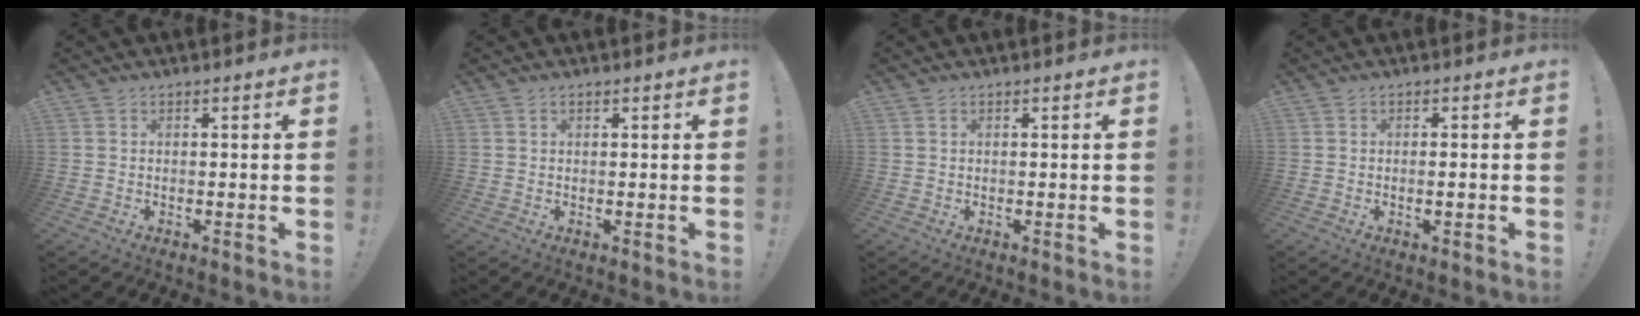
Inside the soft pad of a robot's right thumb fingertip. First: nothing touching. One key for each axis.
{"total": 0.7, "fx": 0.4, "fy": 0.5, "fz": 0.3, "tx": -0.002, "ty": 0.000, "tz": 0.008}
{"total": 0.0}
{"total": 1.3, "fx": -0.4, "fy": -0.1, "fz": 1.3, "tx": -0.023, "ty": 0.000, "tz": -0.009}